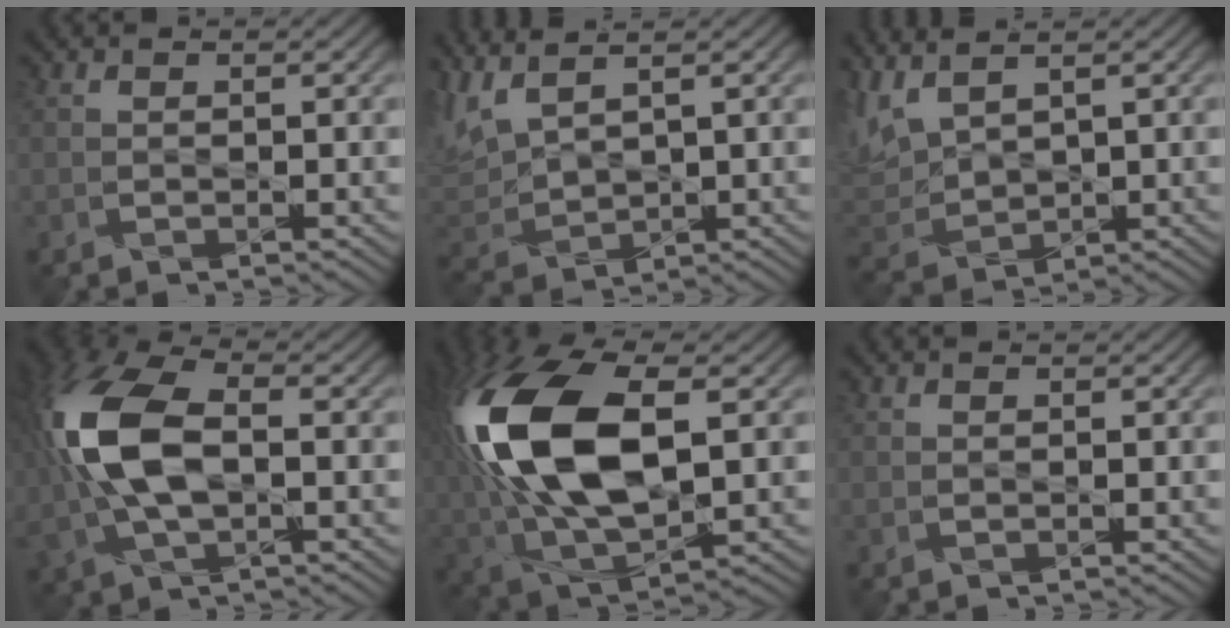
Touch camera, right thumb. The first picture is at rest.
{"total": 6.9, "force": [4.2, 2.6, 4.8], "torque": [-0.147, 0.014, 0.083]}
{"total": 7.0, "force": [4.0, 3.1, 4.9], "torque": [-0.151, 0.013, 0.081]}
{"total": 12.8, "force": [0.1, 6.7, 10.9], "torque": [-0.272, 0.014, -0.003]}
{"total": 18.5, "force": [2.4, 9.7, 15.6], "torque": [-0.360, 0.010, 0.040]}
{"total": 0.0}